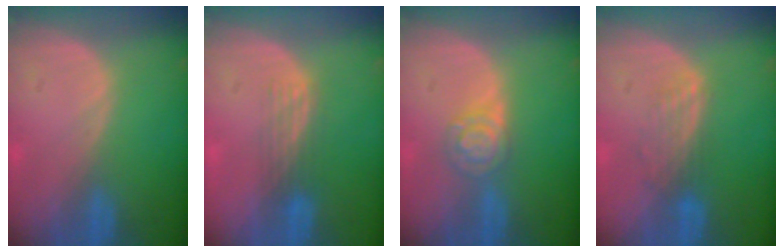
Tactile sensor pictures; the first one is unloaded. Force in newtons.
{"total": 3.0, "press": 2.7, "slide": 1.3}
{"total": 4.3, "press": 4.3, "slide": 0.0}
{"total": 3.7, "press": 3.0, "slide": 2.2}